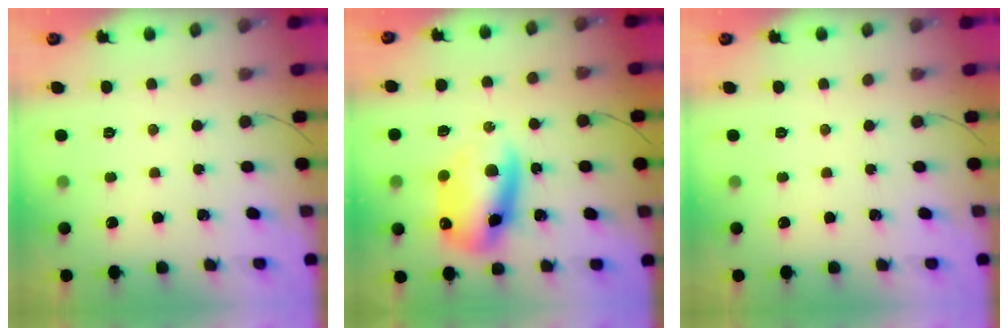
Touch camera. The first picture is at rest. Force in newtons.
{"total": 12.7, "press": 12.2, "slide": 3.4}
{"total": 0.0}